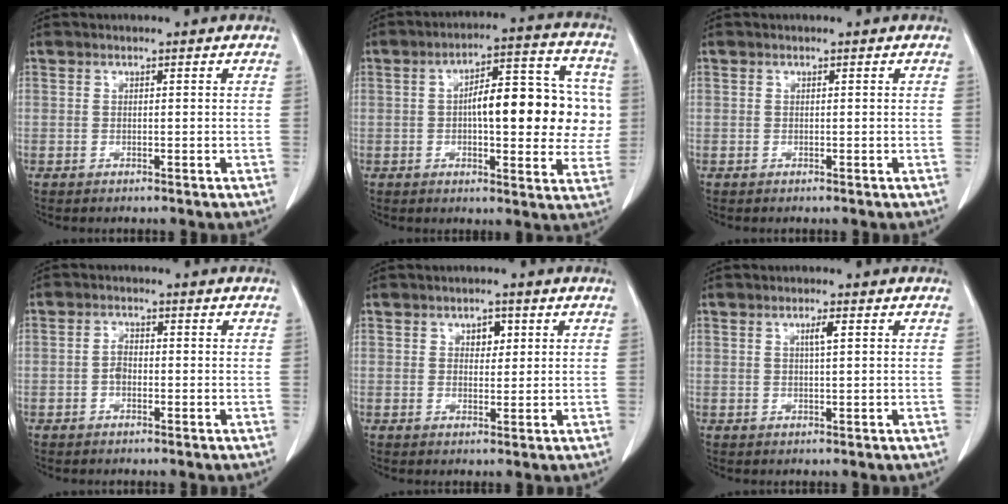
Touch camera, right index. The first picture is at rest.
{"total": 15.4, "force": [0.6, 5.2, 14.5], "torque": [-0.194, 0.036, 0.010]}
{"total": 0.0}
{"total": 1.8, "force": [-0.6, 1.1, 1.3], "torque": [-0.023, 0.005, -0.011]}
{"total": 2.4, "force": [1.0, 1.5, 1.6], "torque": [-0.018, 0.001, 0.014]}
{"total": 1.8, "force": [0.6, 0.0, 1.7], "torque": [-0.031, 0.000, 0.010]}